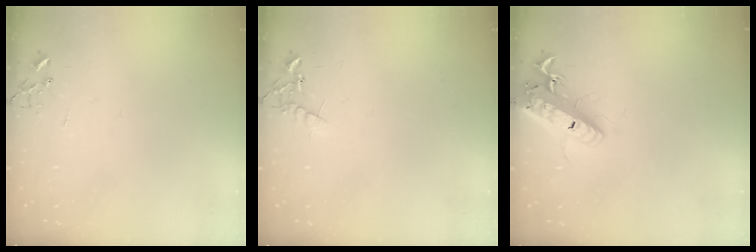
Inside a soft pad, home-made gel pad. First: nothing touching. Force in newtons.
{"total": 6.8, "press": 6.8, "slide": 0.3}
{"total": 17.3, "press": 17.0, "slide": 3.4}